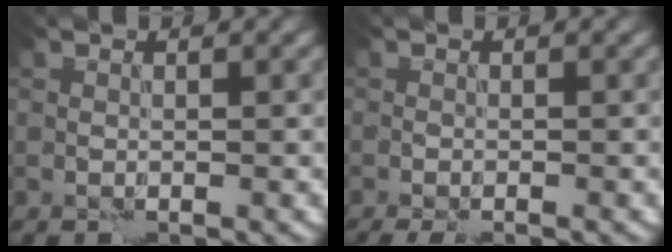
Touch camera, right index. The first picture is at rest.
{"total": 2.2, "force": [-1.9, 0.1, 1.1], "torque": [-0.032, -0.003, -0.035]}